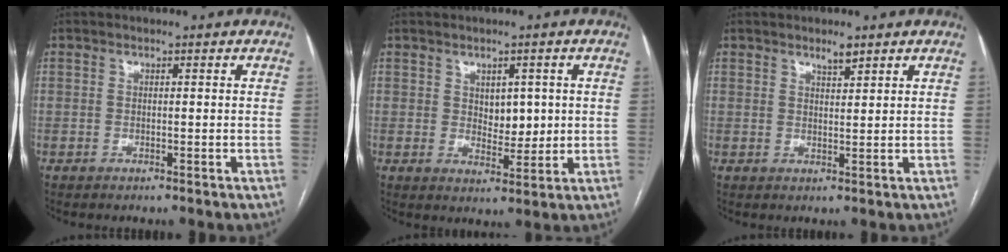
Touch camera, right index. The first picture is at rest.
{"total": 4.5, "force": [0.9, 2.7, 3.5], "torque": [-0.048, -0.002, 0.022]}
{"total": 2.1, "force": [1.7, 0.4, 1.1], "torque": [-0.023, -0.001, 0.030]}